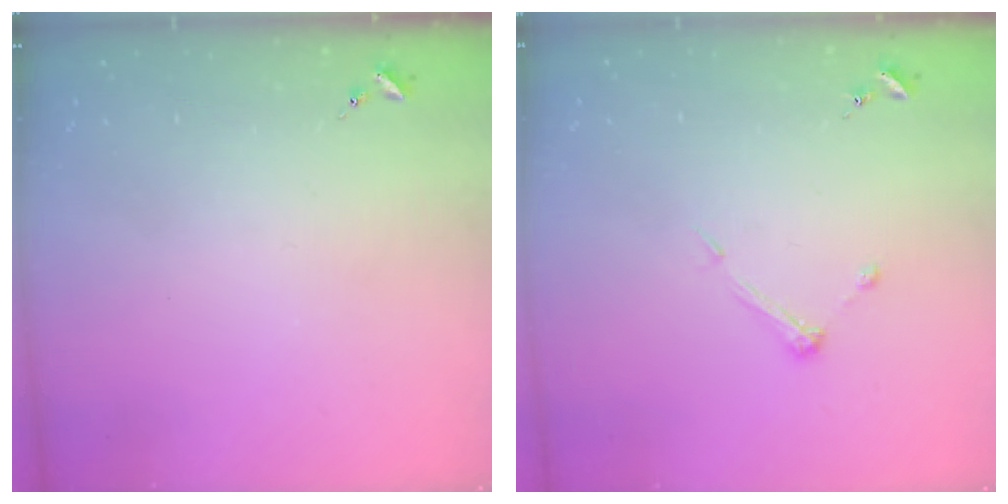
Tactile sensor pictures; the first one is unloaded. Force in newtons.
{"total": 5.7, "press": 5.7, "slide": 0.4}